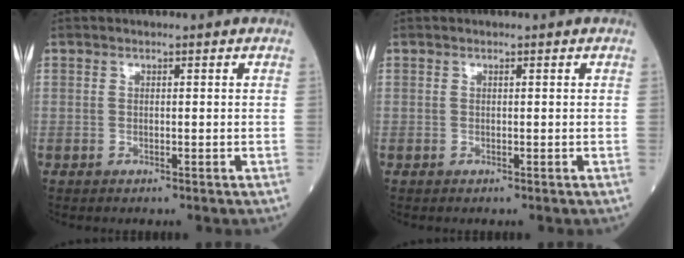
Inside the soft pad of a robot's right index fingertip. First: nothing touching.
{"total": 0.0}